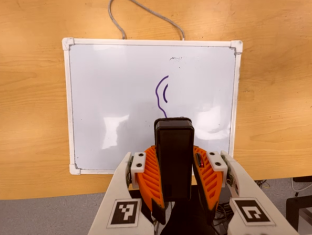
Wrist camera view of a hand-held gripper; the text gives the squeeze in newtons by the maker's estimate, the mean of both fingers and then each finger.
{"total": 7.8, "left": 6.2, "right": 9.3}